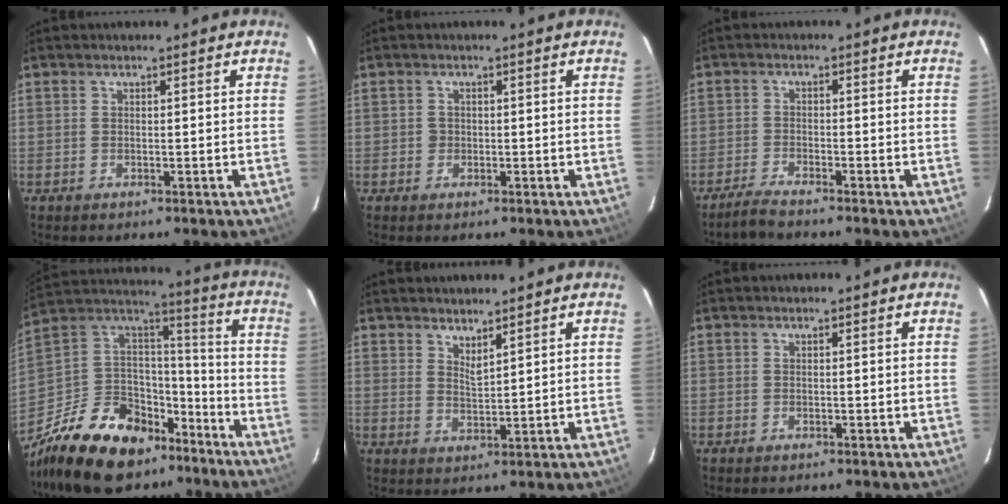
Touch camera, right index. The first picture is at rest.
{"total": 1.2, "force": [-0.2, 1.1, 0.1], "torque": [0.001, 0.002, -0.002]}
{"total": 3.2, "force": [-3.0, 0.0, 1.1], "torque": [-0.042, -0.005, -0.061]}
{"total": 23.3, "force": [-15.3, 13.4, 11.4], "torque": [-0.255, 0.038, -0.239]}
{"total": 2.9, "force": [2.6, 0.5, 1.4], "torque": [-0.023, -0.002, 0.044]}
{"total": 0.0}